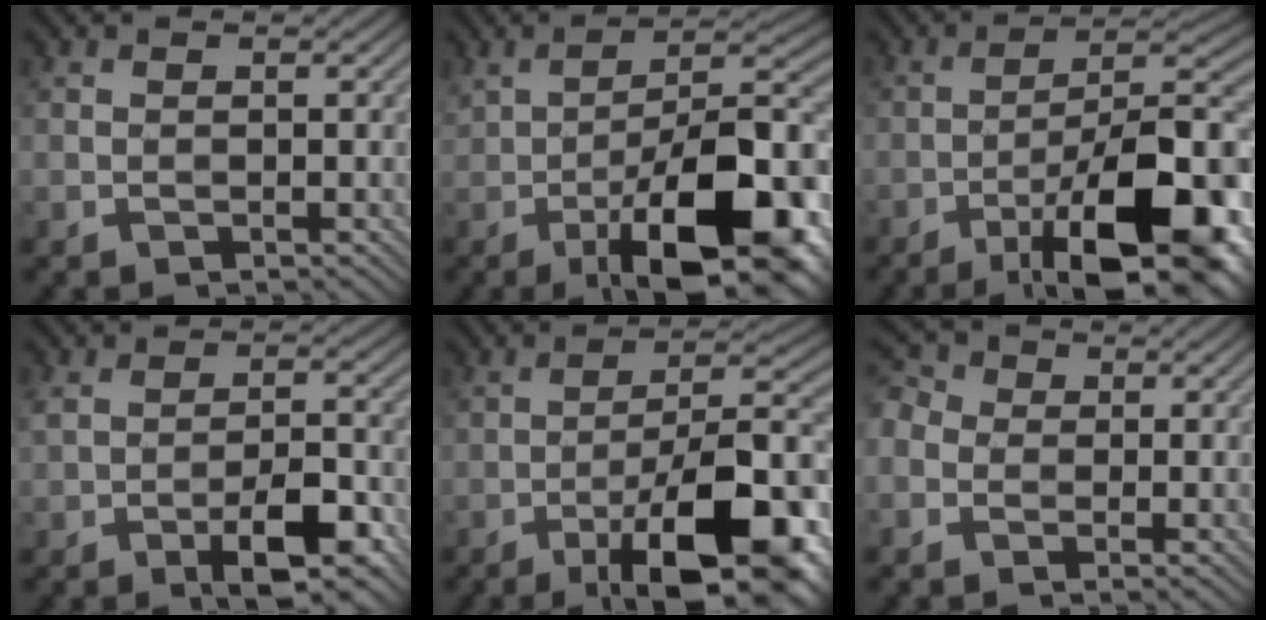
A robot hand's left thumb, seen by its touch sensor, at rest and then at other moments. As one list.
[{"total": 16.3, "force": [-6.0, 5.9, 14.0], "torque": [-0.214, 0.001, -0.096]}, {"total": 17.0, "force": [-9.0, 5.1, 13.4], "torque": [-0.197, 0.006, -0.147]}, {"total": 7.4, "force": [-3.4, 2.8, 6.0], "torque": [-0.103, 0.002, -0.057]}, {"total": 15.5, "force": [-7.7, 4.5, 12.7], "torque": [-0.194, 0.009, -0.125]}, {"total": 3.9, "force": [-0.9, 3.3, 1.9], "torque": [-0.061, 0.003, -0.026]}]